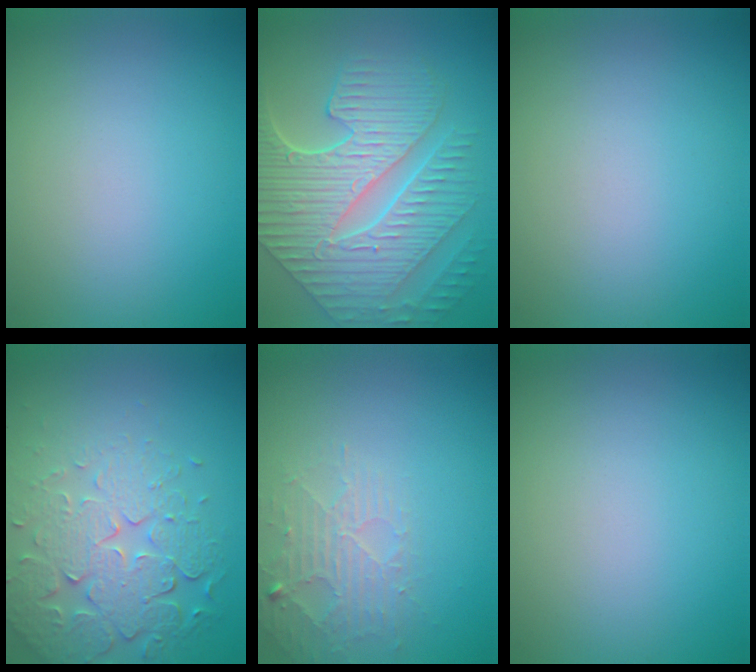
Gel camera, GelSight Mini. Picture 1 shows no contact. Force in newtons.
{"total": 10.0, "press": 7.5, "slide": 6.7}
{"total": 0.0}
{"total": 6.9, "press": 5.2, "slide": 4.6}
{"total": 3.1, "press": 3.0, "slide": 0.6}
{"total": 0.0}